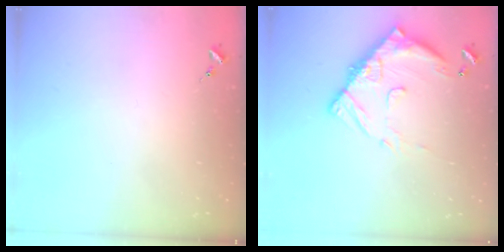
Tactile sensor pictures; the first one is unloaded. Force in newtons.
{"total": 14.4, "press": 14.4, "slide": 1.3}